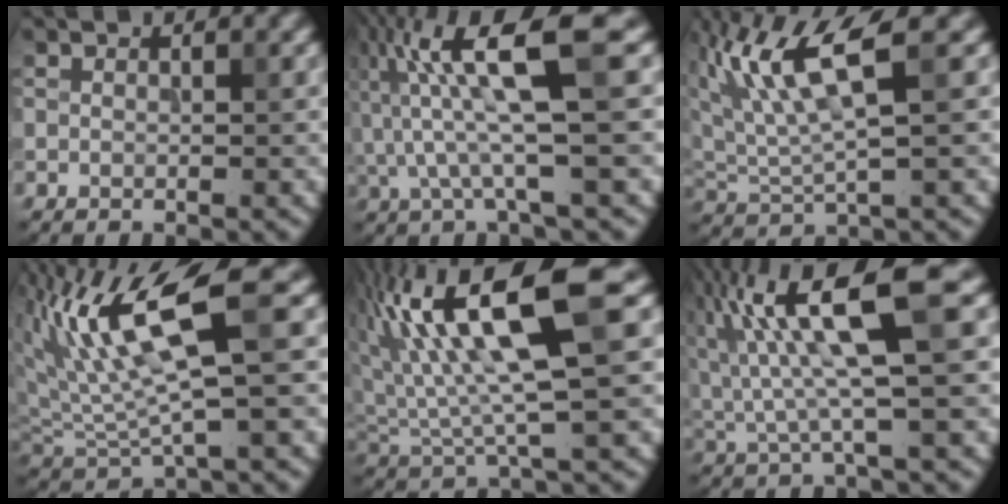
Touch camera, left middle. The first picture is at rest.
{"total": 8.7, "force": [1.1, 1.6, 8.5], "torque": [-0.163, 0.016, 0.021]}
{"total": 7.1, "force": [3.2, 1.7, 6.1], "torque": [-0.134, 0.006, 0.064]}
{"total": 8.5, "force": [2.8, 2.1, 7.7], "torque": [-0.157, -0.004, 0.059]}
{"total": 11.6, "force": [4.1, 2.7, 10.6], "torque": [-0.198, 0.015, 0.082]}
{"total": 10.0, "force": [2.6, 2.0, 9.5], "torque": [-0.187, 0.013, 0.052]}